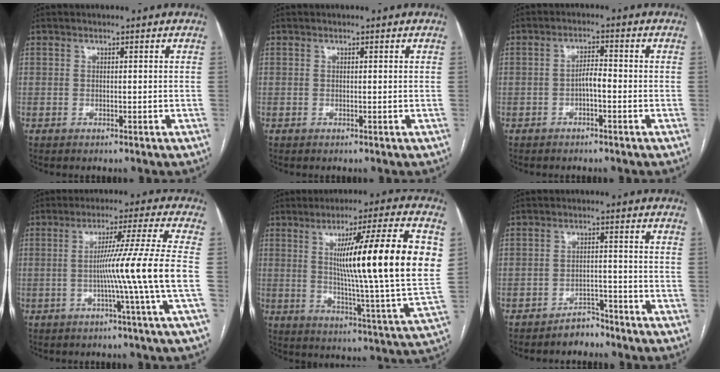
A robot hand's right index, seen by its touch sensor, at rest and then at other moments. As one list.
[{"total": 0.0}, {"total": 2.6, "force": [-0.9, 0.7, 2.4], "torque": [-0.036, 0.006, -0.015]}, {"total": 10.8, "force": [-2.2, -3.4, 10.0], "torque": [-0.159, -0.005, -0.035]}, {"total": 22.0, "force": [4.7, -0.4, 21.5], "torque": [-0.312, -0.011, 0.056]}, {"total": 3.3, "force": [-3.0, 1.4, 0.4], "torque": [-0.002, 0.005, -0.047]}]